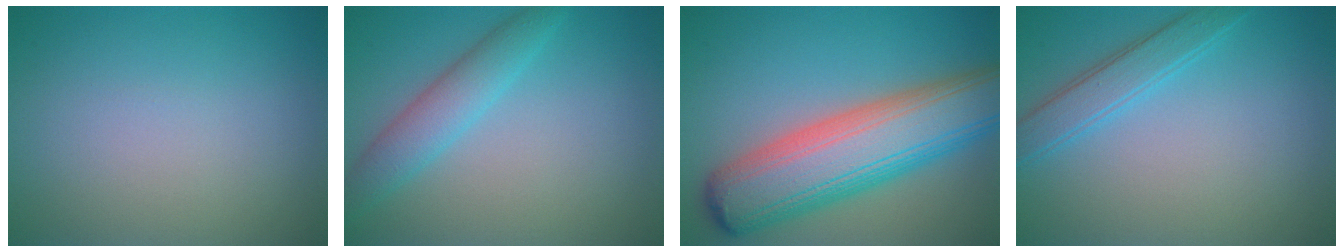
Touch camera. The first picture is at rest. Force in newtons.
{"total": 3.5, "press": 3.5, "slide": 0.1}
{"total": 11.0, "press": 11.0, "slide": 0.4}
{"total": 2.8, "press": 2.8, "slide": 0.1}